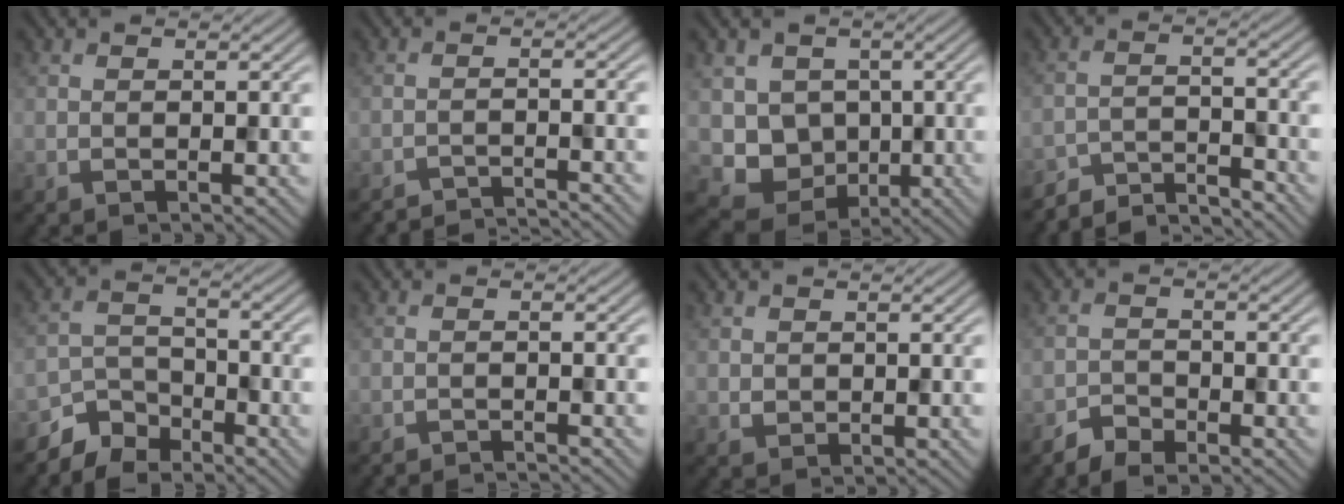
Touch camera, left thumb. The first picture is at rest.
{"total": 3.5, "force": [-3.4, 0.2, 0.8], "torque": [-0.006, 0.005, -0.062]}
{"total": 6.9, "force": [-0.4, 6.3, 3.0], "torque": [-0.067, -0.026, -0.015]}
{"total": 5.7, "force": [-5.5, 0.6, 1.2], "torque": [-0.026, -0.001, -0.104]}
{"total": 5.2, "force": [-4.4, 2.4, 1.2], "torque": [-0.026, -0.001, -0.099]}
{"total": 1.8, "force": [-1.8, 0.0, 0.4], "torque": [-0.003, 0.002, -0.035]}
{"total": 0.9, "force": [0.2, 0.9, 0.2], "torque": [-0.007, -0.004, 0.006]}
{"total": 3.0, "force": [-2.5, 1.2, 1.1], "torque": [-0.020, 0.000, -0.055]}